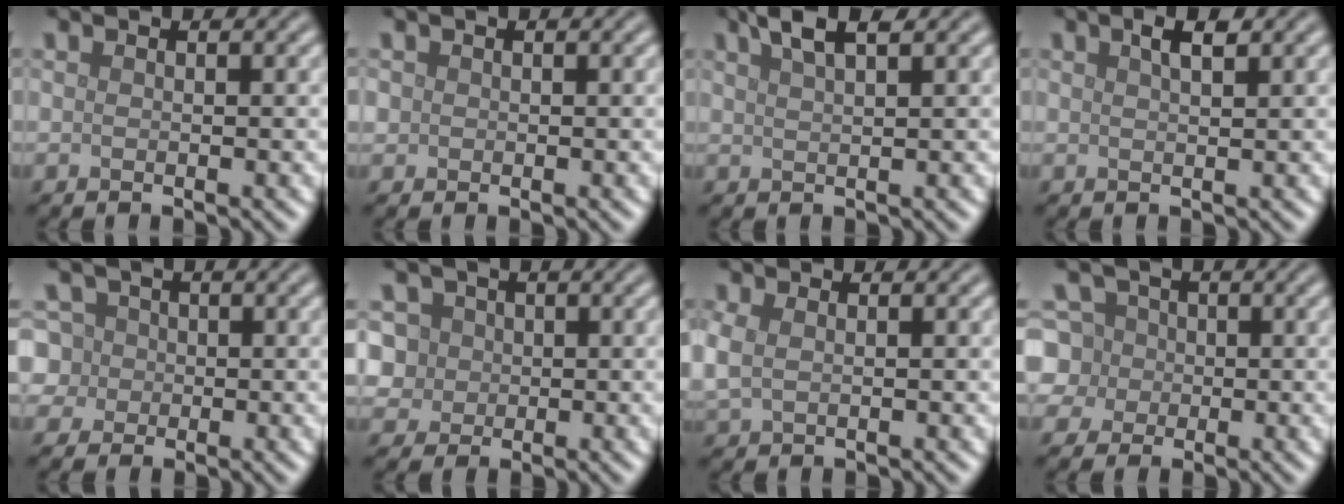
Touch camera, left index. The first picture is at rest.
{"total": 0.7, "force": [0.1, 0.7, 0.1], "torque": [0.004, 0.000, 0.000]}
{"total": 3.0, "force": [2.2, 0.6, 2.0], "torque": [-0.026, 0.010, 0.038]}
{"total": 1.9, "force": [1.1, 0.5, 1.4], "torque": [-0.021, 0.006, 0.018]}
{"total": 6.1, "force": [1.5, 5.5, 2.2], "torque": [-0.035, 0.040, -0.008]}
{"total": 5.9, "force": [2.1, 4.9, 2.4], "torque": [-0.034, 0.023, 0.013]}
{"total": 2.1, "force": [0.4, 1.4, 1.5], "torque": [-0.042, 0.000, 0.013]}
{"total": 6.4, "force": [0.5, 6.0, 2.2], "torque": [-0.040, 0.034, -0.013]}